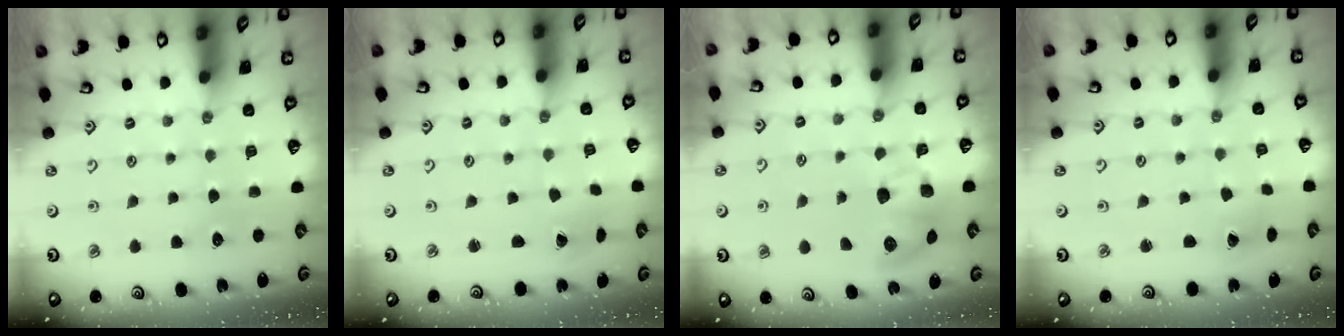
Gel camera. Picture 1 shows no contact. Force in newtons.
{"total": 0.7, "press": 0.7, "slide": 0.0}
{"total": 9.4, "press": 9.3, "slide": 0.8}
{"total": 2.9, "press": 2.9, "slide": 0.2}